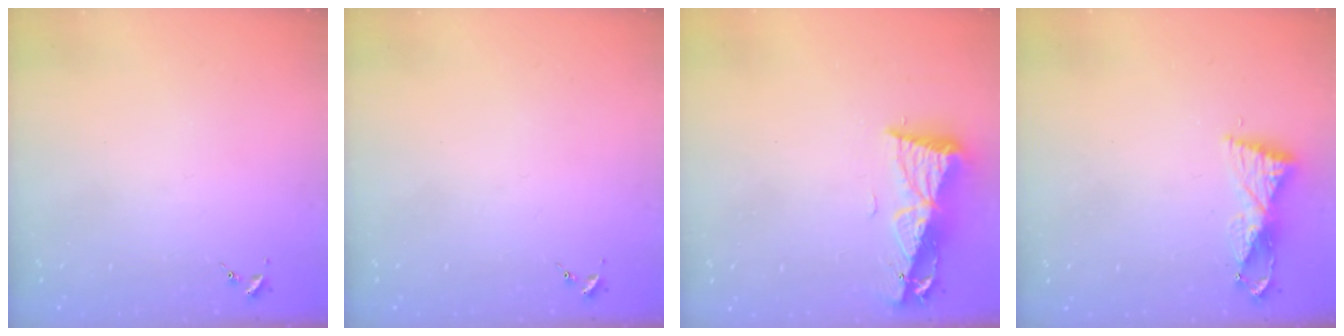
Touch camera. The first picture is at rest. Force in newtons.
{"total": 0.0}
{"total": 9.2, "press": 9.2, "slide": 1.1}
{"total": 7.4, "press": 7.3, "slide": 0.9}